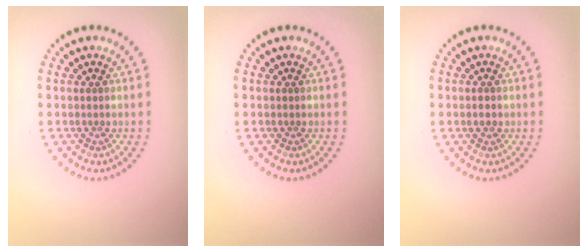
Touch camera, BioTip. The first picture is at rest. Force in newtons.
{"total": 0.0}
{"total": 1.0, "press": 1.0, "slide": 0.1}